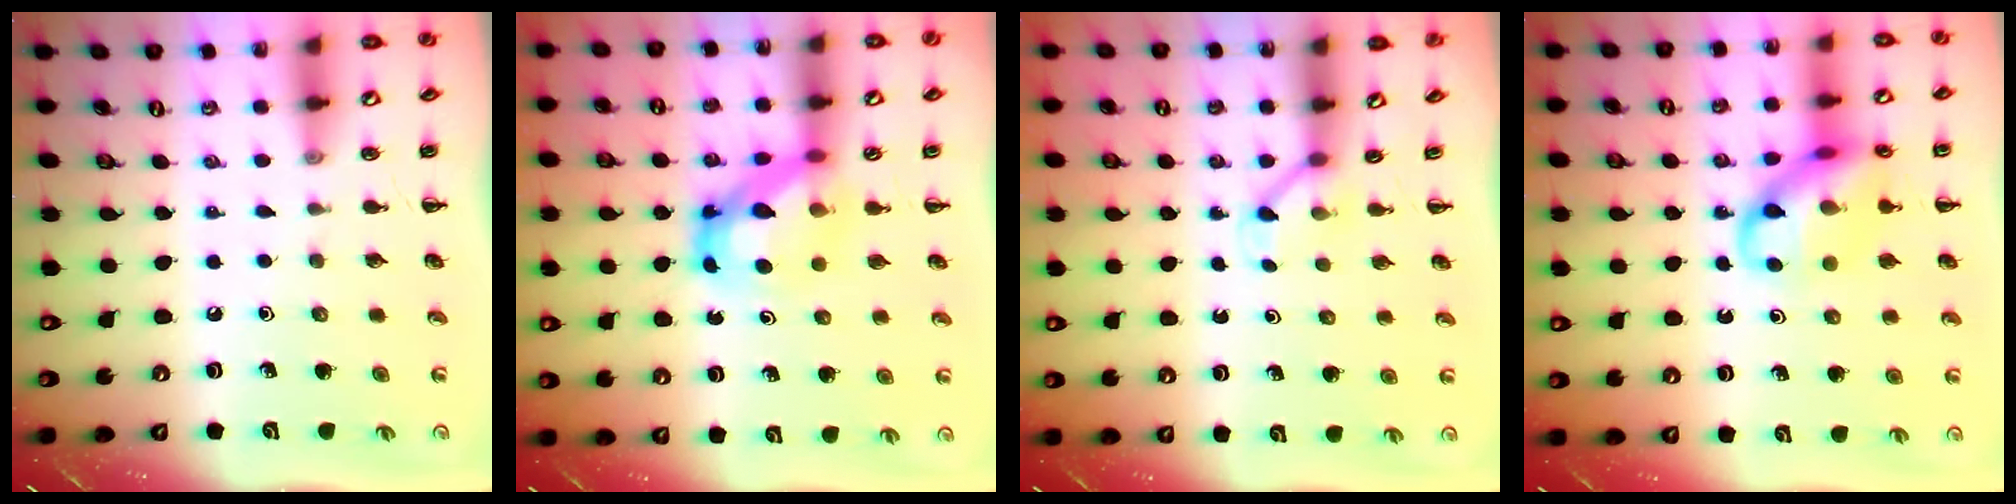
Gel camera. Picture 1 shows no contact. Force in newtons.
{"total": 7.0, "press": 6.9, "slide": 1.3}
{"total": 2.8, "press": 2.7, "slide": 0.9}
{"total": 13.8, "press": 13.8, "slide": 1.1}